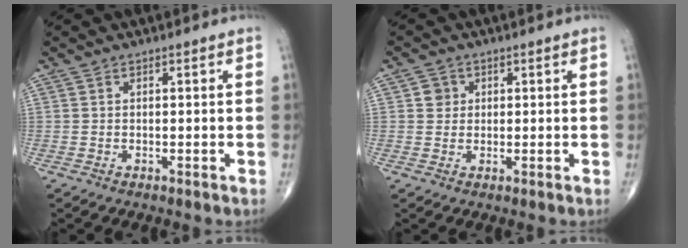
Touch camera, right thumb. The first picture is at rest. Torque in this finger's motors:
{"motor_torque": [-0.05, 0.36, 0.18, 0.00, -0.01]}